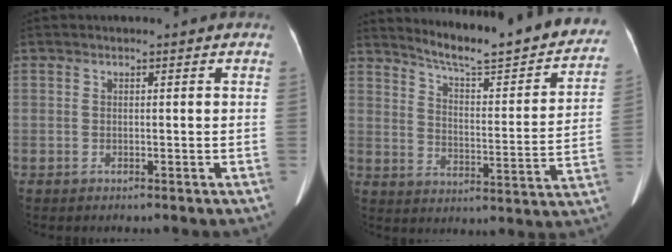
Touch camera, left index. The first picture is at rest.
{"total": 22.4, "force": [20.2, 2.0, 9.4], "torque": [-0.133, -0.066, 0.258]}